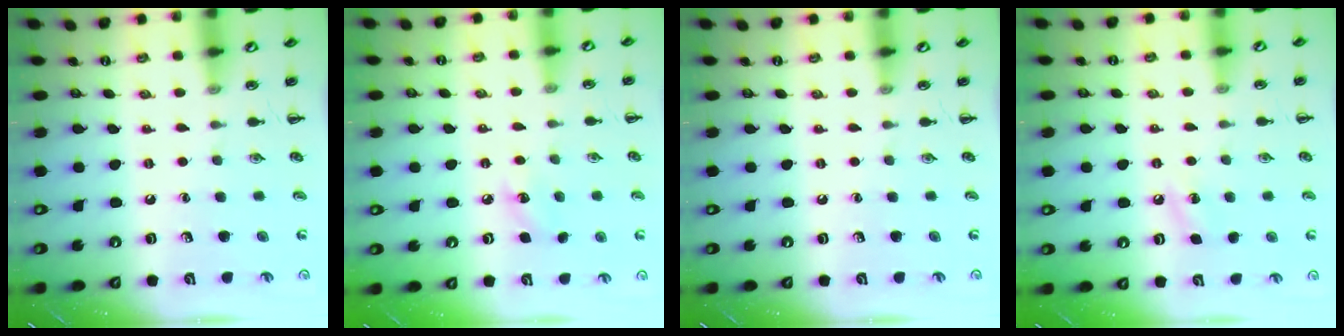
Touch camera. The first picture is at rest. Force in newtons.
{"total": 6.8, "press": 6.6, "slide": 1.7}
{"total": 0.0}
{"total": 4.5, "press": 4.3, "slide": 1.2}